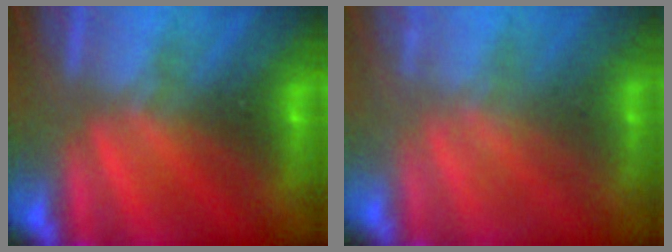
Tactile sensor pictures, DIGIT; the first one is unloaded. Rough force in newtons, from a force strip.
{"total": 2.1}